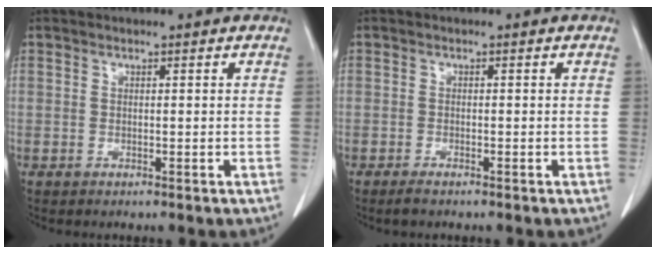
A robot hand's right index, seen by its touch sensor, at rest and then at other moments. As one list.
[{"total": 1.4, "force": [-1.1, 0.2, 0.8], "torque": [-0.016, -0.003, -0.016]}]